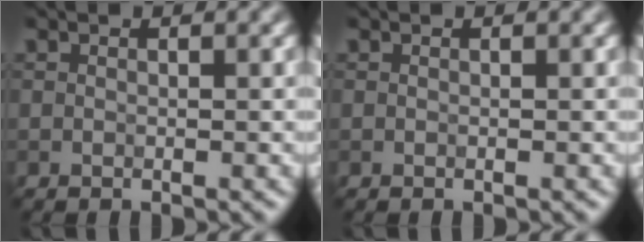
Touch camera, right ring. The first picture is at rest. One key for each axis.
{"total": 0.0}